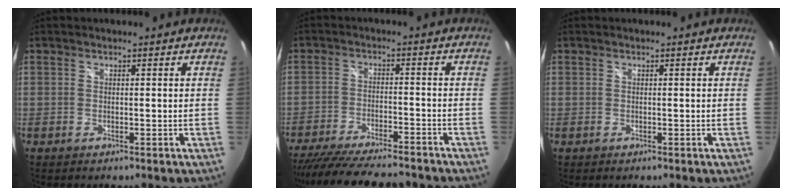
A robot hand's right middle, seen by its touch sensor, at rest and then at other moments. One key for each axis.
{"total": 19.1, "fx": -16.5, "fy": 3.7, "fz": 8.8, "tx": -0.172, "ty": -0.033, "tz": -0.253}
{"total": 0.0}